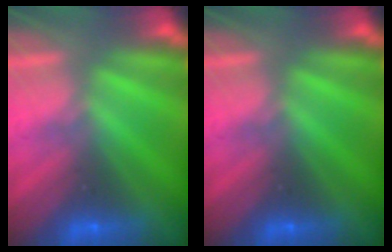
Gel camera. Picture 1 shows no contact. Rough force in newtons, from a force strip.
{"total": 0.0}